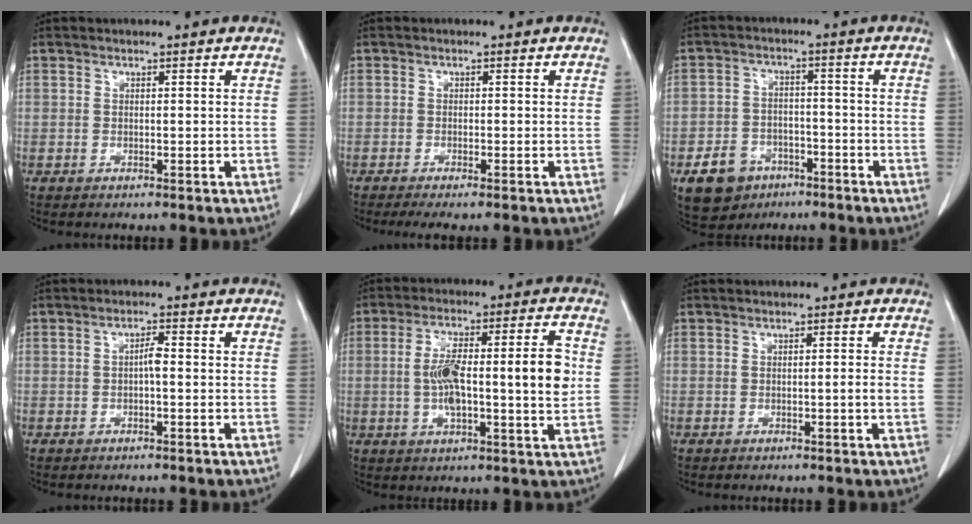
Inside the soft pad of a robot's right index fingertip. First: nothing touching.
{"total": 3.7, "force": [-3.0, 0.2, 2.2], "torque": [-0.031, -0.008, -0.047]}
{"total": 7.3, "force": [-4.0, 5.5, 2.6], "torque": [-0.052, 0.008, -0.057]}
{"total": 1.9, "force": [-0.2, 0.3, 1.8], "torque": [-0.032, 0.004, -0.005]}
{"total": 13.5, "force": [0.3, 2.3, 13.3], "torque": [-0.224, 0.022, 0.002]}
{"total": 1.2, "force": [-0.3, -0.4, 1.1], "torque": [-0.015, -0.002, -0.004]}